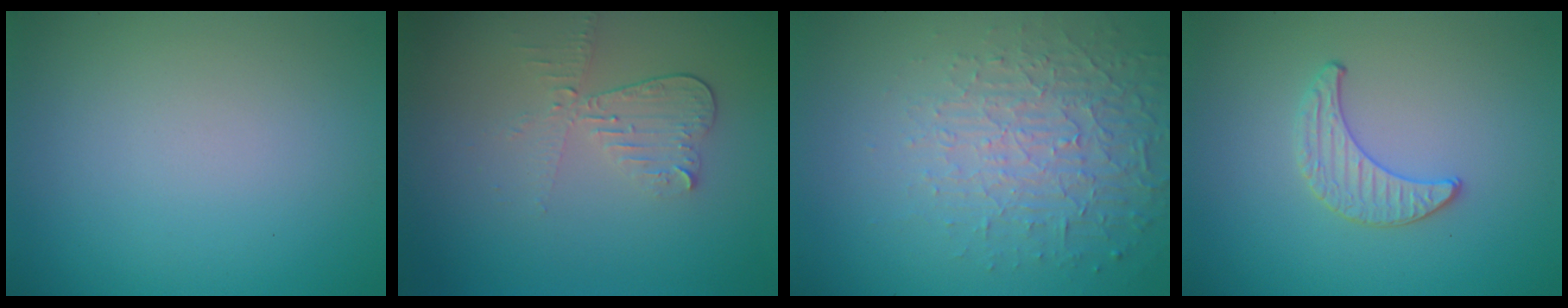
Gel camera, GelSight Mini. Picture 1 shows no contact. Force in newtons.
{"total": 3.0, "press": 2.6, "slide": 1.4}
{"total": 5.2, "press": 3.2, "slide": 4.1}
{"total": 1.3, "press": 1.3, "slide": 0.2}